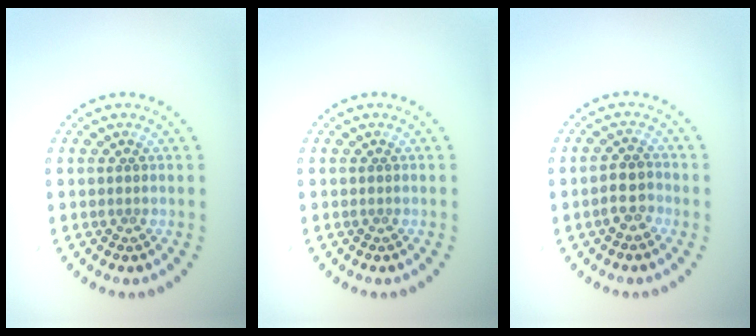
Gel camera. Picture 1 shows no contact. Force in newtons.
{"total": 0.0}
{"total": 2.0, "press": 1.9, "slide": 0.8}